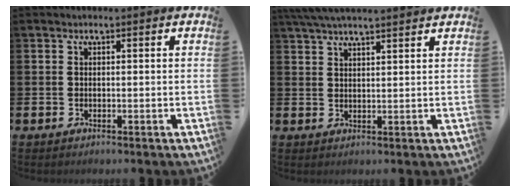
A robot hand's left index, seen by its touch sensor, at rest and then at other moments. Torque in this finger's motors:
{"motor_torque": [-0.06, -1.20, 0.72, 0.21]}